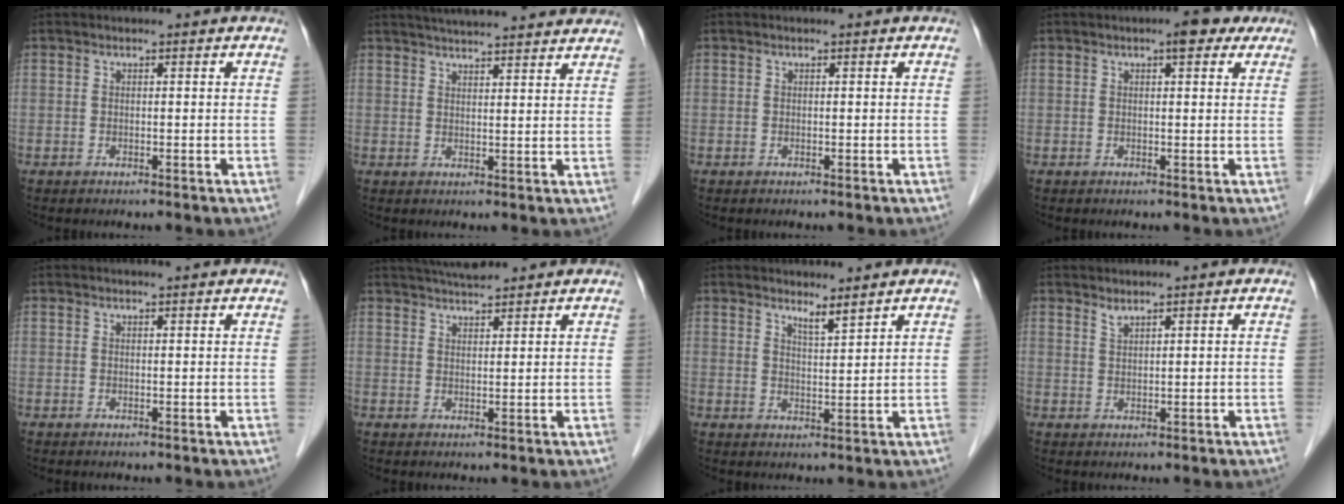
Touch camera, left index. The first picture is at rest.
{"total": 15.3, "force": [14.0, 1.4, 6.0], "torque": [-0.090, 0.030, 0.180]}
{"total": 0.0}
{"total": 3.7, "force": [2.2, 1.3, 2.7], "torque": [-0.035, 0.013, 0.025]}
{"total": 2.2, "force": [2.0, 0.0, 1.0], "torque": [-0.014, 0.010, 0.025]}
{"total": 5.5, "force": [5.2, 0.5, 2.0], "torque": [-0.034, 0.028, 0.088]}
{"total": 2.5, "force": [2.3, -0.3, 0.9], "torque": [-0.018, -0.011, 0.043]}
{"total": 1.2, "force": [1.1, -0.1, 0.4], "torque": [-0.008, -0.005, 0.024]}